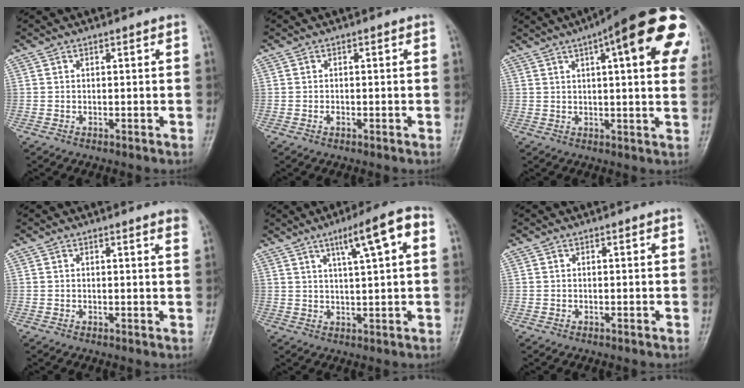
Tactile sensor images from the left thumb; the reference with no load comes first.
{"total": 0.7, "force": [-0.3, 0.3, 0.6], "torque": [-0.008, 0.000, -0.007]}
{"total": 23.2, "force": [8.9, 6.1, 20.6], "torque": [-0.244, 0.018, 0.113]}
{"total": 2.8, "force": [2.2, 0.2, 1.8], "torque": [-0.020, -0.005, 0.016]}
{"total": 9.6, "force": [3.8, 1.5, 8.7], "torque": [-0.133, 0.009, 0.056]}
{"total": 0.0}